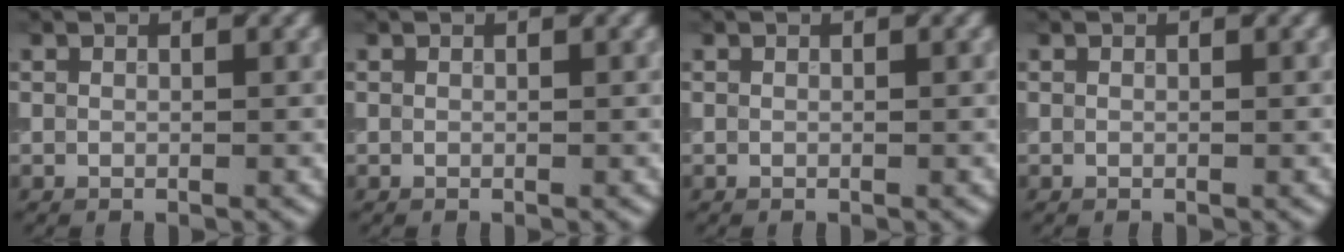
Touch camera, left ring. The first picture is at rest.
{"total": 0.0}
{"total": 0.0}
{"total": 0.0}